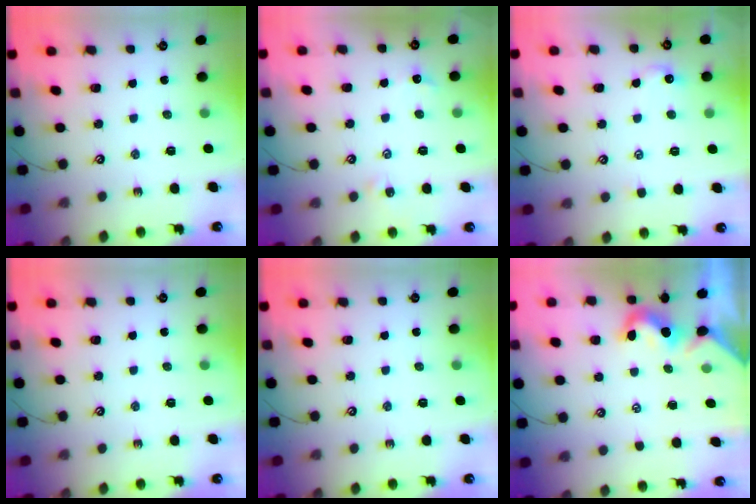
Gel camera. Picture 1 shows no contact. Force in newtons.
{"total": 1.8, "press": 1.7, "slide": 0.5}
{"total": 1.6, "press": 1.5, "slide": 0.4}
{"total": 0.0}
{"total": 0.0}
{"total": 1.9, "press": 1.9, "slide": 0.6}